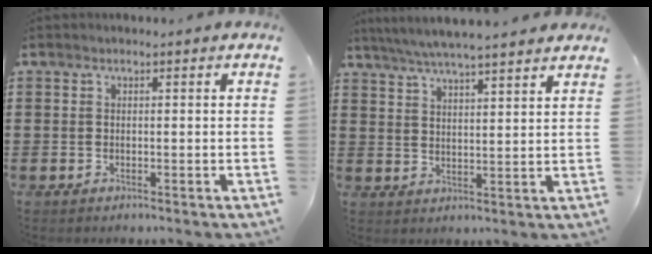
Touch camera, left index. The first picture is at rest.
{"total": 5.0, "force": [4.6, -0.1, 1.9], "torque": [-0.051, -0.018, 0.082]}